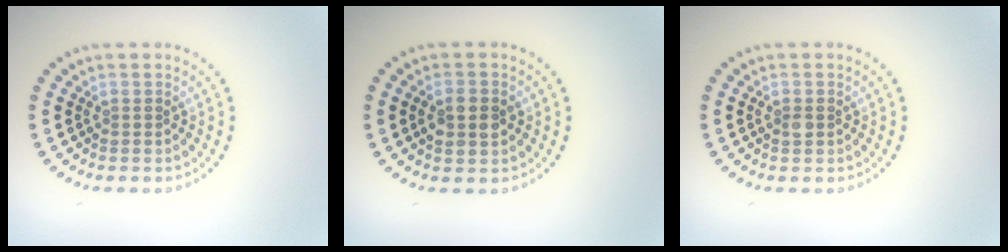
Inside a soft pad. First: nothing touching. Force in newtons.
{"total": 2.9, "press": 2.9, "slide": 0.2}
{"total": 0.8, "press": 0.8, "slide": 0.0}